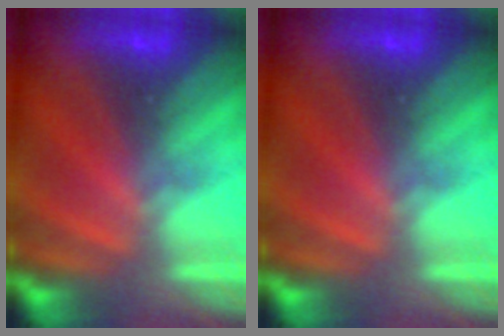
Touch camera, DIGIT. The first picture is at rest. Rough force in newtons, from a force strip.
{"total": 0.0}